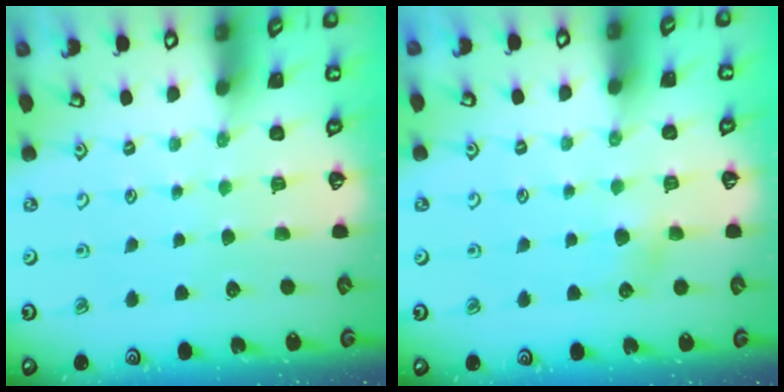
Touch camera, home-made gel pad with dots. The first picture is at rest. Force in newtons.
{"total": 4.5, "press": 4.5, "slide": 0.4}